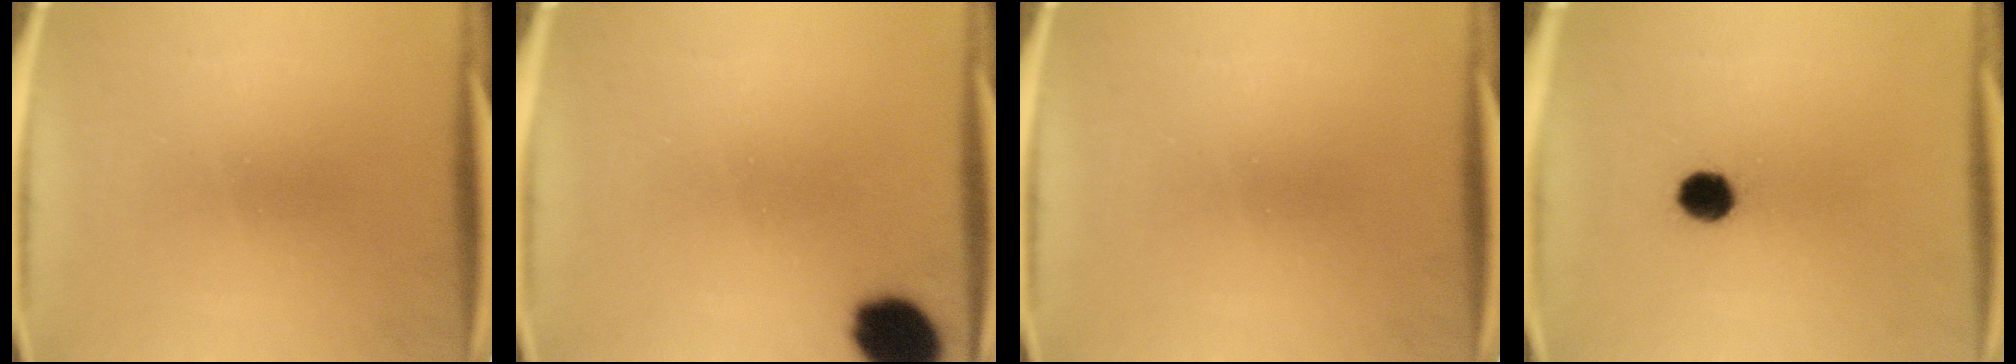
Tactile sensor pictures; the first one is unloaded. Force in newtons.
{"total": 10.7}
{"total": 0.0}
{"total": 5.4}